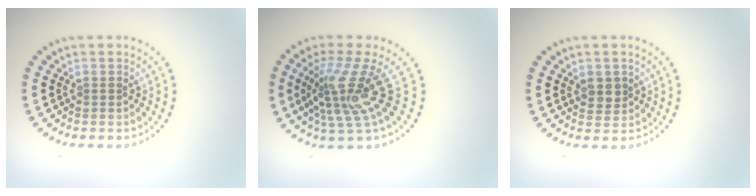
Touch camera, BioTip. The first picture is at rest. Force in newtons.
{"total": 4.5, "press": 3.0, "slide": 3.3}
{"total": 1.8, "press": 1.7, "slide": 0.4}